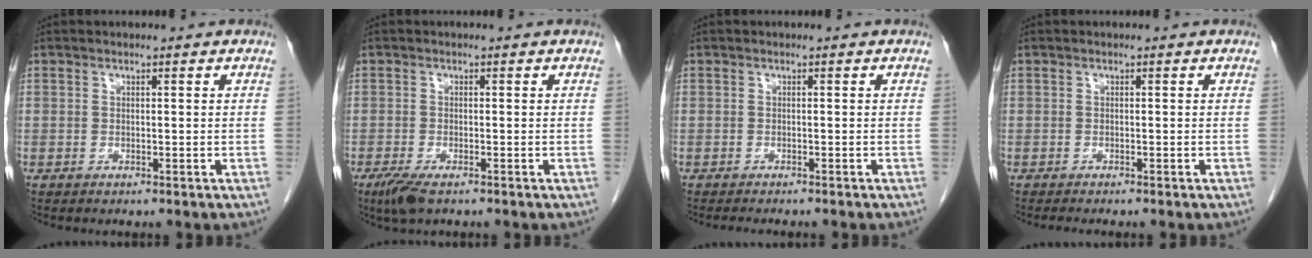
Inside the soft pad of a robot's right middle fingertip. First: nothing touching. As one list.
[{"total": 3.6, "force": [-2.3, 0.9, 2.6], "torque": [-0.057, -0.009, -0.043]}, {"total": 4.6, "force": [-4.0, 0.6, 2.1], "torque": [-0.023, -0.006, -0.052]}, {"total": 1.9, "force": [-1.6, 0.0, 0.9], "torque": [-0.014, -0.003, -0.021]}]